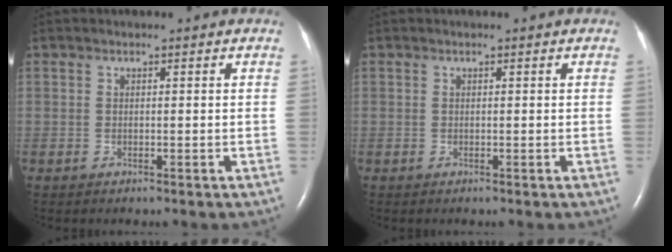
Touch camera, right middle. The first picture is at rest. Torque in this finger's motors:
{"motor_torque": [0.17, -0.09, 0.05, -0.02]}